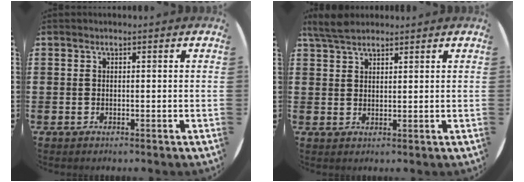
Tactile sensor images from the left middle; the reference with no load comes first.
{"total": 3.7, "force": [3.3, 1.1, 1.3], "torque": [-0.032, 0.001, 0.063]}